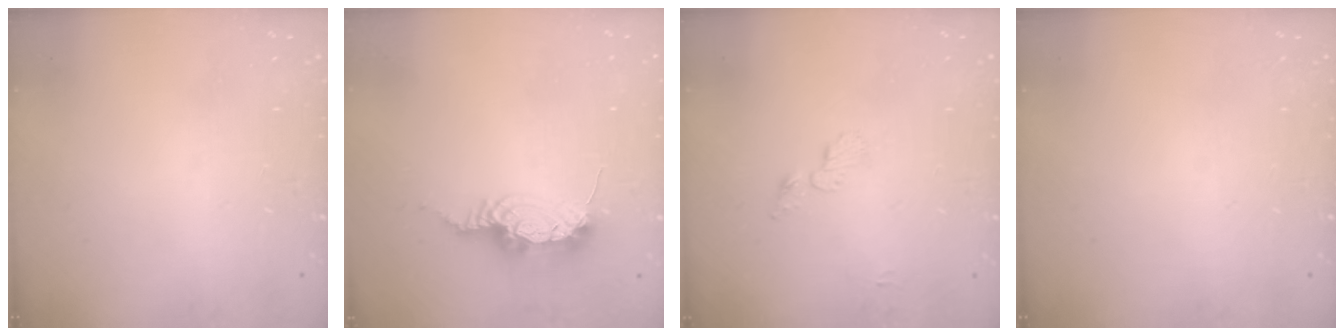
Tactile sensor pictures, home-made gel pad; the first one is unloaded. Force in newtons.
{"total": 9.1, "press": 9.0, "slide": 1.0}
{"total": 4.6, "press": 4.6, "slide": 0.3}
{"total": 0.0}